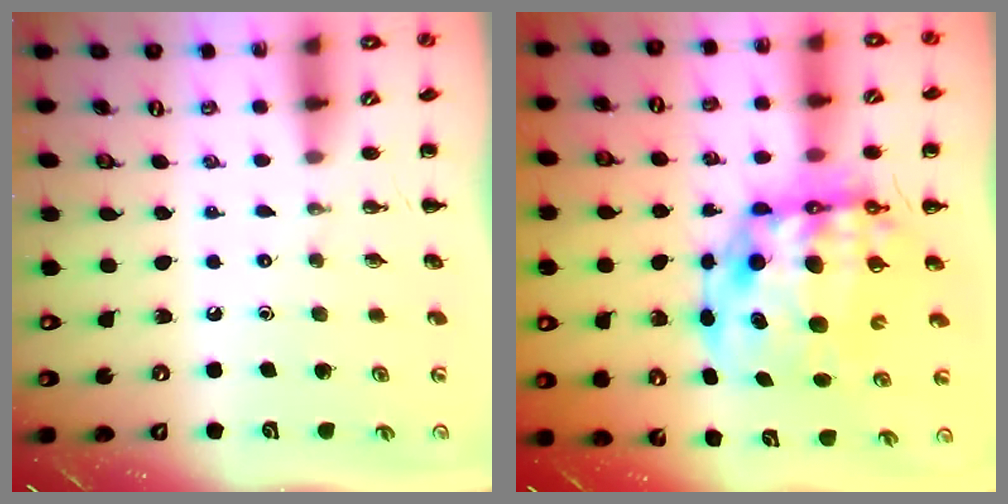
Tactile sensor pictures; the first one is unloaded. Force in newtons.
{"total": 15.8, "press": 15.3, "slide": 3.8}